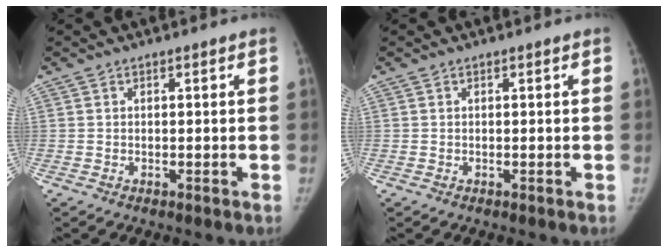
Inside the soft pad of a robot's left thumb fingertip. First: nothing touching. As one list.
[{"total": 0.0}]